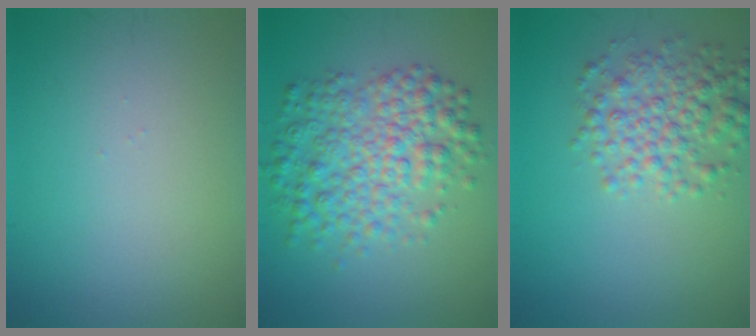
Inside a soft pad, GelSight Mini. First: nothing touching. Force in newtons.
{"total": 6.5, "press": 6.5, "slide": 0.1}
{"total": 4.5, "press": 4.5, "slide": 0.1}